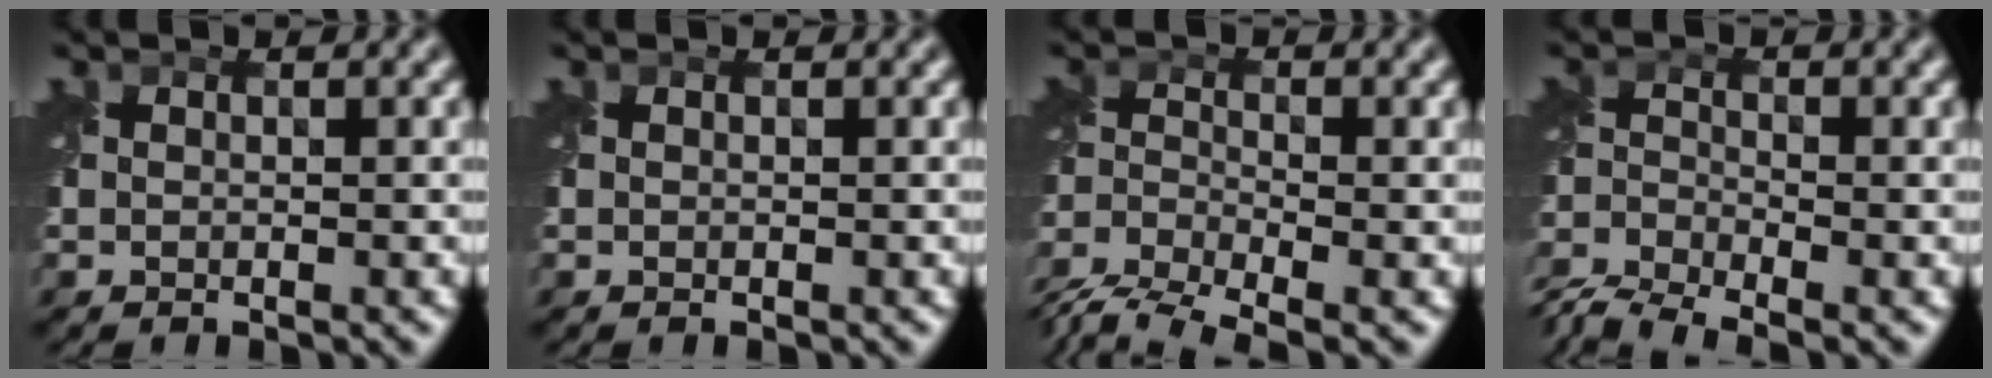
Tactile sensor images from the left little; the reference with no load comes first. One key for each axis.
{"total": 0.0}
{"total": 8.0, "fx": -6.6, "fy": 2.6, "fz": 3.7, "tx": -0.084, "ty": -0.029, "tz": -0.116}
{"total": 7.2, "fx": -6.1, "fy": 2.2, "fz": 3.0, "tx": -0.068, "ty": -0.027, "tz": -0.111}